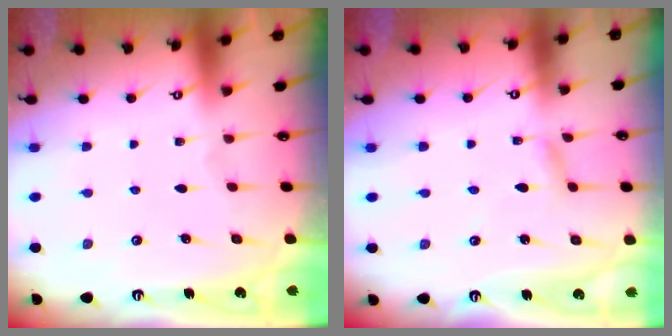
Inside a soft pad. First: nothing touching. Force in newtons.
{"total": 1.7, "press": 1.7, "slide": 0.2}